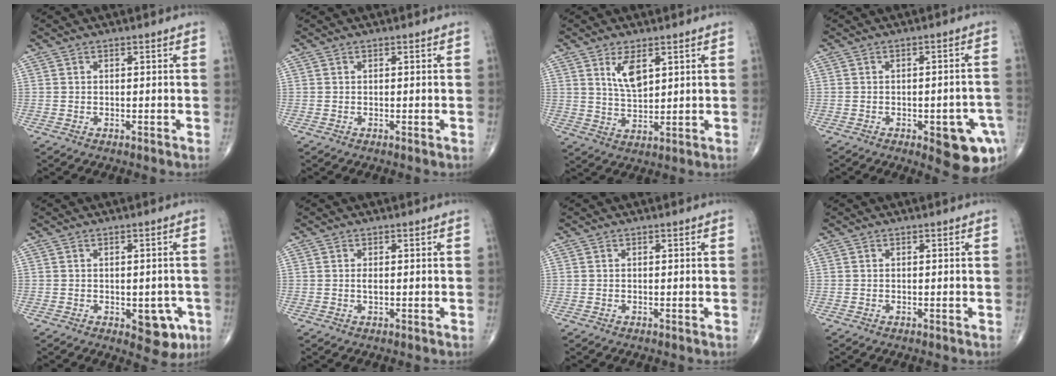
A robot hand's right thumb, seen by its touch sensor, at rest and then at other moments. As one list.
[{"total": 0.0}, {"total": 6.0, "force": [2.8, 2.6, 4.7], "torque": [-0.080, -0.020, 0.058]}, {"total": 11.6, "force": [-4.8, 4.3, 9.6], "torque": [-0.091, 0.019, -0.047]}, {"total": 6.9, "force": [-2.4, 3.7, 5.3], "torque": [-0.032, 0.004, -0.021]}, {"total": 0.9, "force": [0.0, 0.3, 0.8], "torque": [-0.015, -0.002, -0.001]}, {"total": 0.0}, {"total": 0.0}]